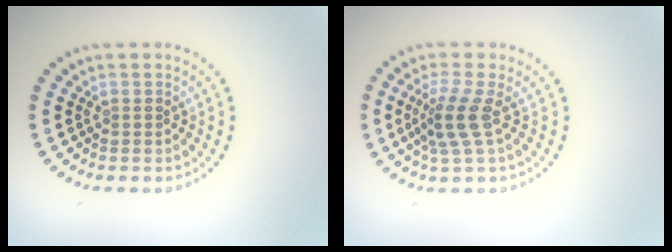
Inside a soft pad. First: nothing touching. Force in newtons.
{"total": 3.0, "press": 2.3, "slide": 1.8}